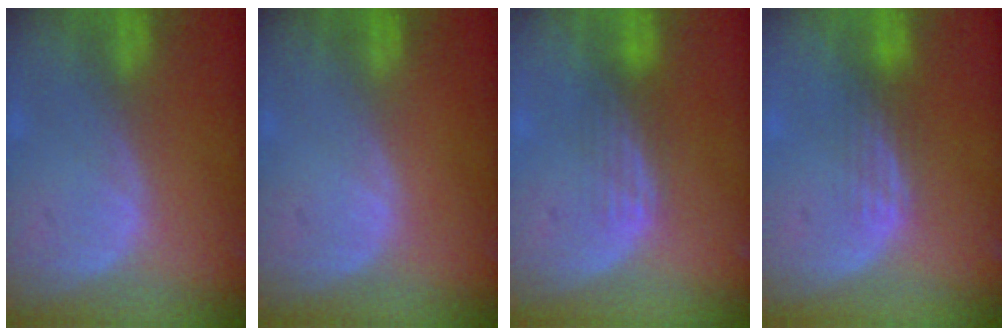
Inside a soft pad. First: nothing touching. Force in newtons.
{"total": 0.0}
{"total": 2.7, "press": 2.6, "slide": 0.8}
{"total": 2.8, "press": 2.5, "slide": 1.3}